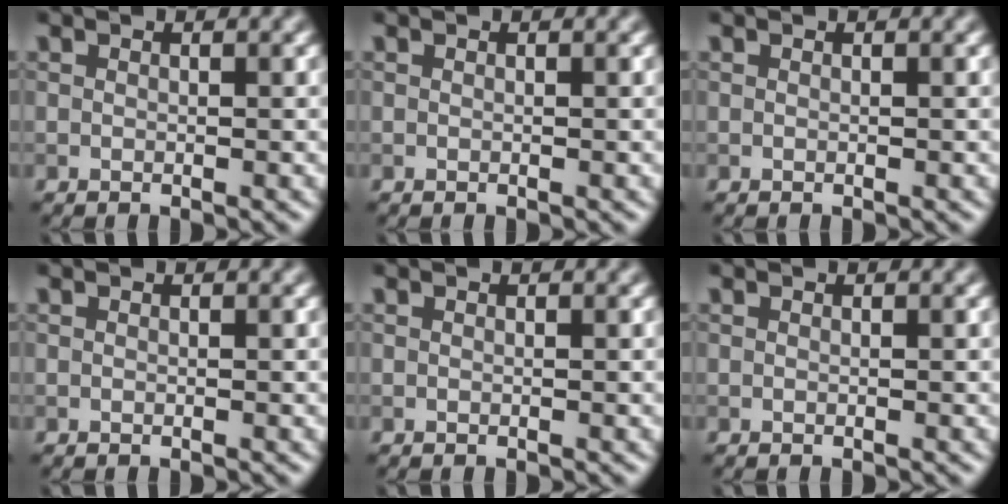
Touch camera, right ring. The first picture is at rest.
{"total": 0.0}
{"total": 0.0}
{"total": 0.0}
{"total": 0.0}
{"total": 0.0}